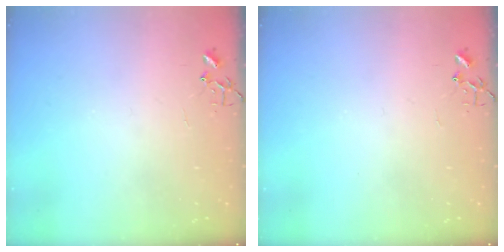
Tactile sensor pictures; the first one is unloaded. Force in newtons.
{"total": 0.0}